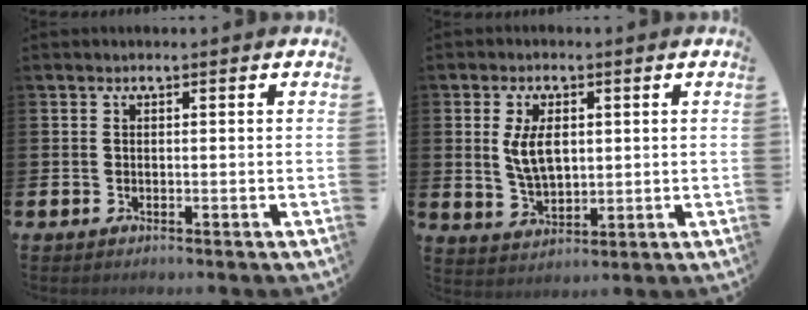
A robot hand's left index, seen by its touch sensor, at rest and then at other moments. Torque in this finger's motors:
{"motor_torque": [0.75, -0.53, 0.29, 0.11]}